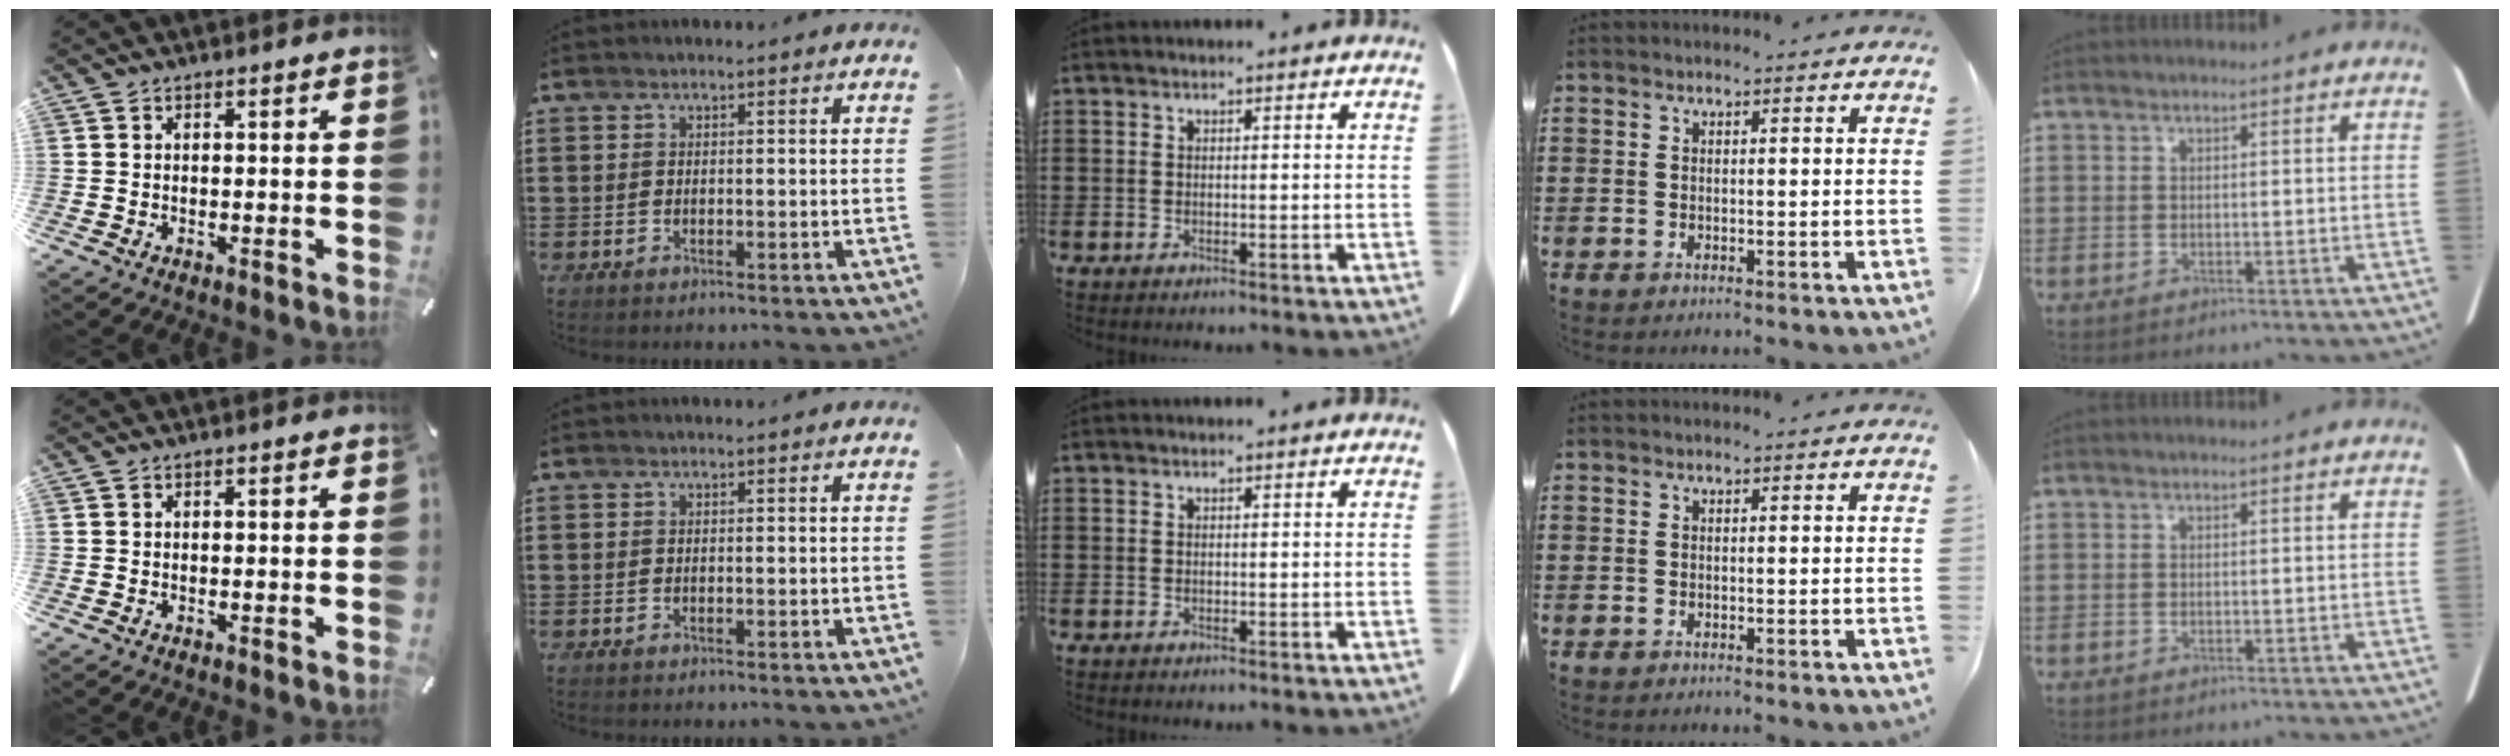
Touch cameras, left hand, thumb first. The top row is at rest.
{}